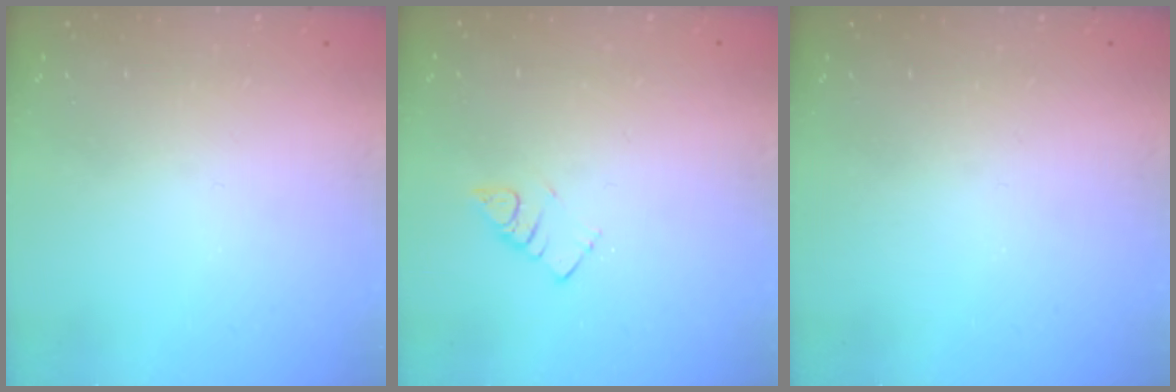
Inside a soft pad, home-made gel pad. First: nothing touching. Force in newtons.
{"total": 3.2, "press": 3.1, "slide": 0.5}
{"total": 0.0}